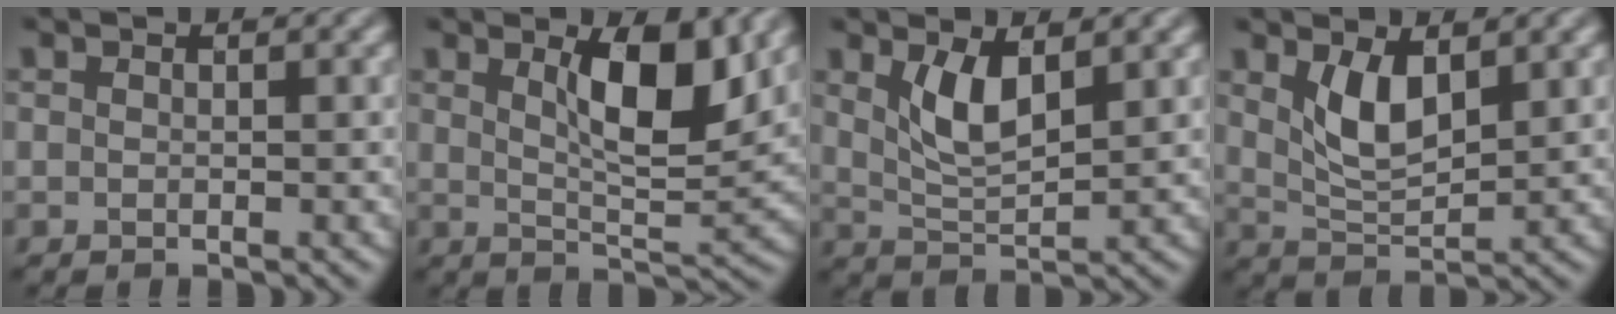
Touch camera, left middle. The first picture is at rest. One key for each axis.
{"total": 6.5, "fx": 2.2, "fy": 2.1, "fz": 5.7, "tx": -0.096, "ty": -0.008, "tz": 0.039}
{"total": 3.9, "fx": 1.4, "fy": 1.5, "fz": 3.3, "tx": -0.076, "ty": -0.008, "tz": 0.030}
{"total": 4.1, "fx": 1.5, "fy": 1.8, "fz": 3.4, "tx": -0.078, "ty": -0.009, "tz": 0.032}